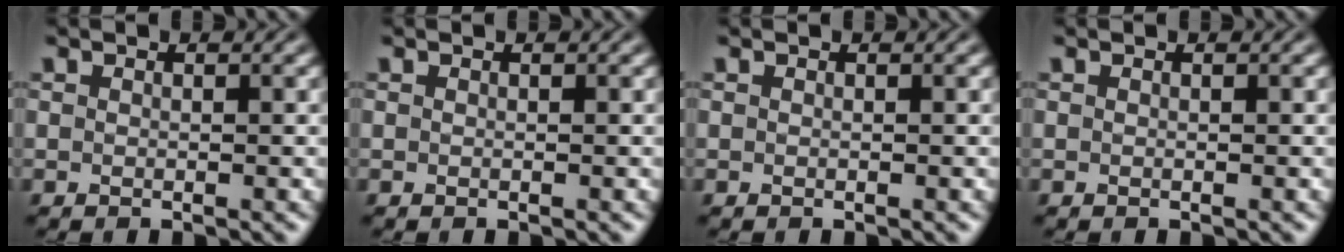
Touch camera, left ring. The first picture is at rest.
{"total": 0.0}
{"total": 0.0}
{"total": 0.0}